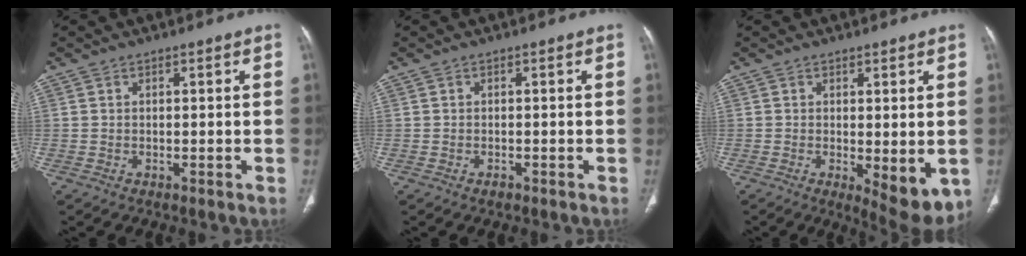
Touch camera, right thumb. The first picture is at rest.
{"total": 0.8, "force": [-0.5, 0.5, 0.3], "torque": [-0.005, 0.001, -0.008]}
{"total": 7.9, "force": [-1.5, 3.0, 7.2], "torque": [-0.093, -0.023, -0.013]}